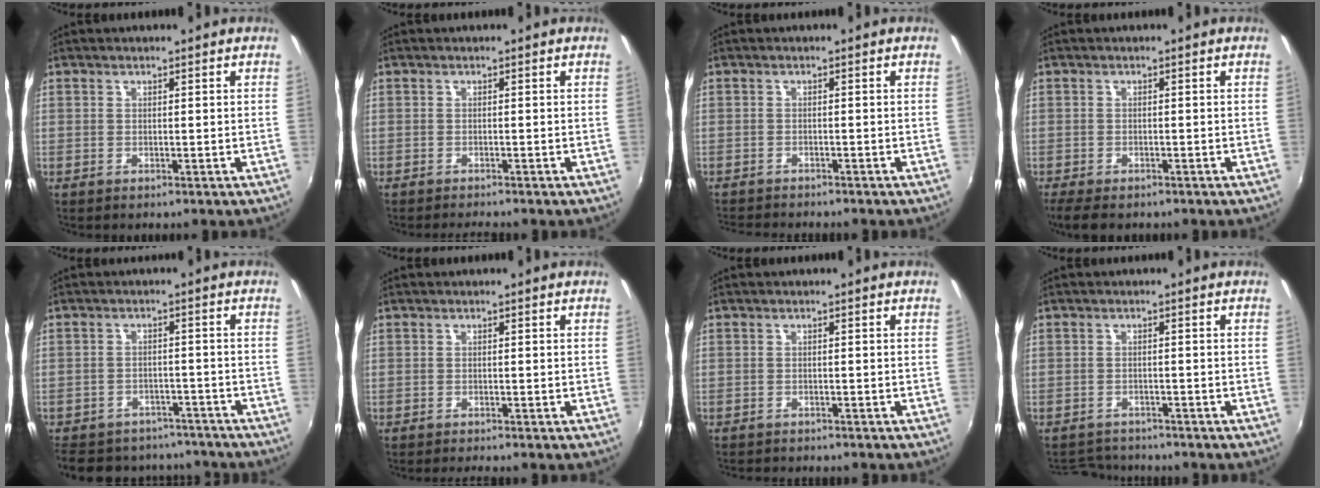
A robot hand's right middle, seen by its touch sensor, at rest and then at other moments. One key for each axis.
{"total": 2.2, "fx": -2.1, "fy": -0.2, "fz": 0.8, "tx": -0.021, "ty": -0.015, "tz": -0.037}
{"total": 4.5, "fx": -4.3, "fy": 0.5, "fz": 1.3, "tx": -0.037, "ty": -0.016, "tz": -0.072}
{"total": 5.1, "fx": -4.0, "fy": 1.7, "fz": 2.7, "tx": -0.064, "ty": -0.024, "tz": -0.070}
{"total": 17.0, "fx": -14.2, "fy": 7.7, "fz": 5.4, "tx": -0.130, "ty": 0.025, "tz": -0.183}
{"total": 1.7, "fx": -1.6, "fy": -0.2, "fz": 0.7, "tx": -0.014, "ty": -0.013, "tz": -0.028}
{"total": 3.2, "fx": -3.0, "fy": 0.5, "fz": 0.8, "tx": -0.026, "ty": -0.014, "tz": -0.049}
{"total": 4.8, "fx": -4.6, "fy": 1.5, "fz": 0.3, "tx": -0.022, "ty": 0.004, "tz": -0.077}